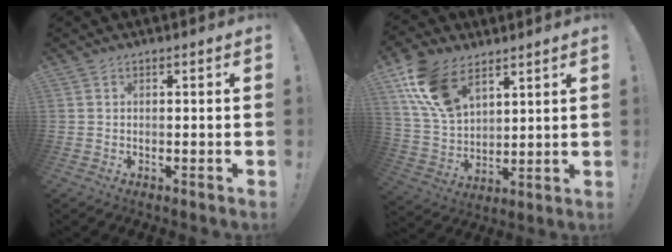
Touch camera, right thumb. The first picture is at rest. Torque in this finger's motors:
{"motor_torque": [1.19, 1.33, 1.02, 0.36, 0.16]}